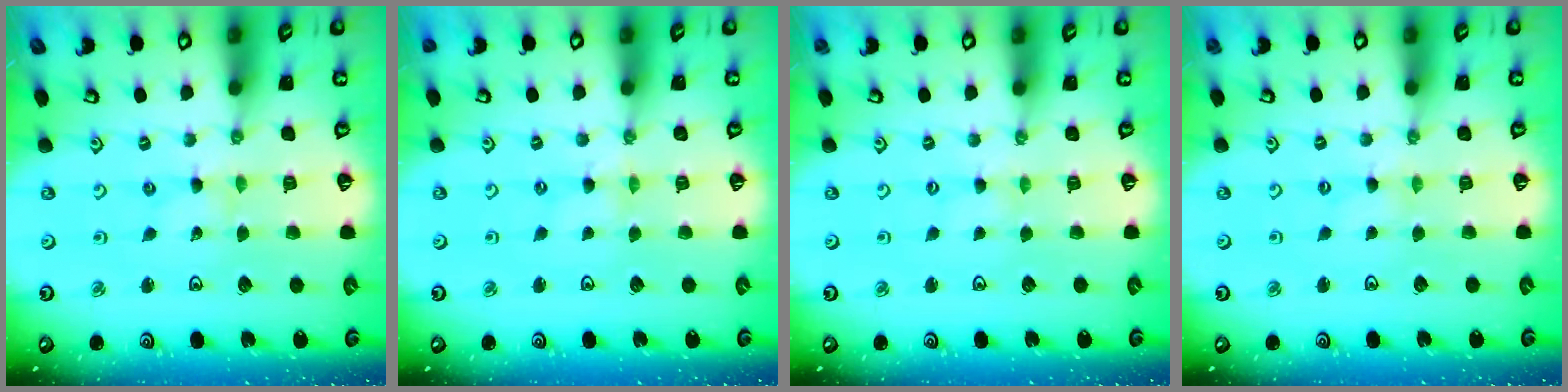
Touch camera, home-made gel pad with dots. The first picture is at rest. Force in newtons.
{"total": 0.0}
{"total": 0.0}
{"total": 0.6, "press": 0.5, "slide": 0.1}